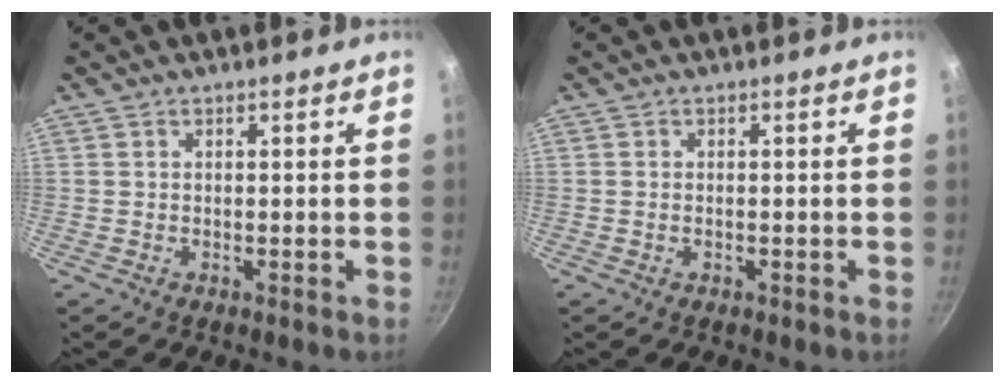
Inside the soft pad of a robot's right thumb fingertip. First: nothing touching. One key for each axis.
{"total": 0.6, "fx": -0.2, "fy": 0.4, "fz": 0.4, "tx": -0.007, "ty": 0.002, "tz": -0.003}